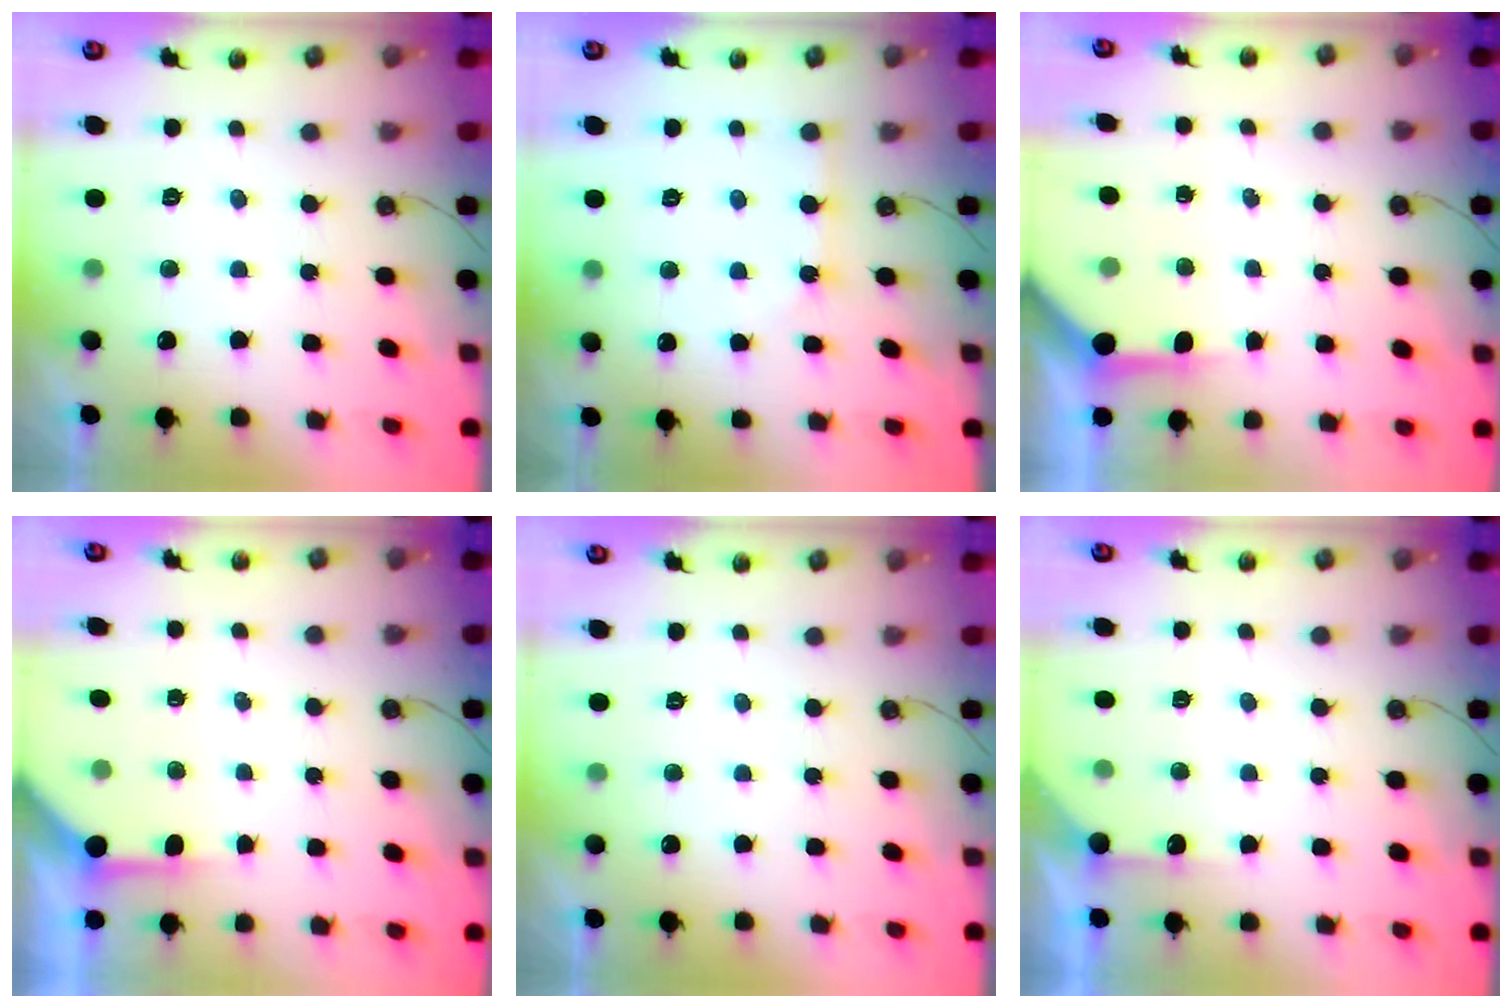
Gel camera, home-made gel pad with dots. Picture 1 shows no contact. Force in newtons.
{"total": 2.9, "press": 2.9, "slide": 0.4}
{"total": 4.0, "press": 3.9, "slide": 0.2}
{"total": 3.9, "press": 3.8, "slide": 0.4}
{"total": 0.0}
{"total": 4.5, "press": 4.5, "slide": 0.3}